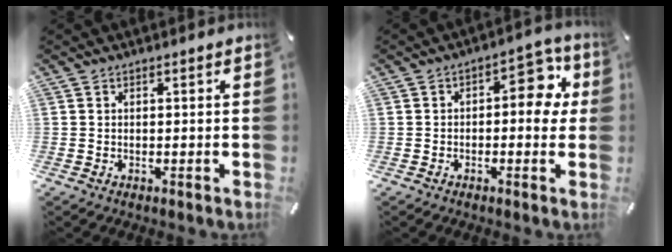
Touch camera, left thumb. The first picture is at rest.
{"total": 9.1, "force": [1.0, 4.9, 7.6], "torque": [-0.087, -0.005, 0.006]}